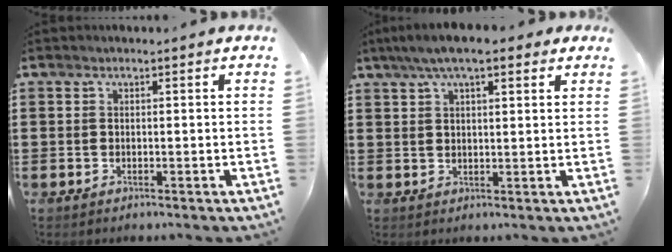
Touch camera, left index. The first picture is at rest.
{"total": 5.9, "force": [3.9, 1.5, 4.2], "torque": [-0.086, 0.005, 0.069]}